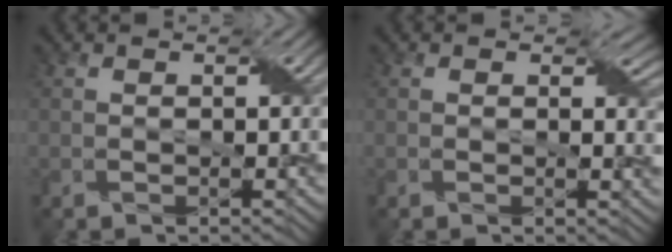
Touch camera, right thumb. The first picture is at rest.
{"total": 2.7, "force": [0.9, 1.6, 1.9], "torque": [-0.027, -0.007, 0.012]}